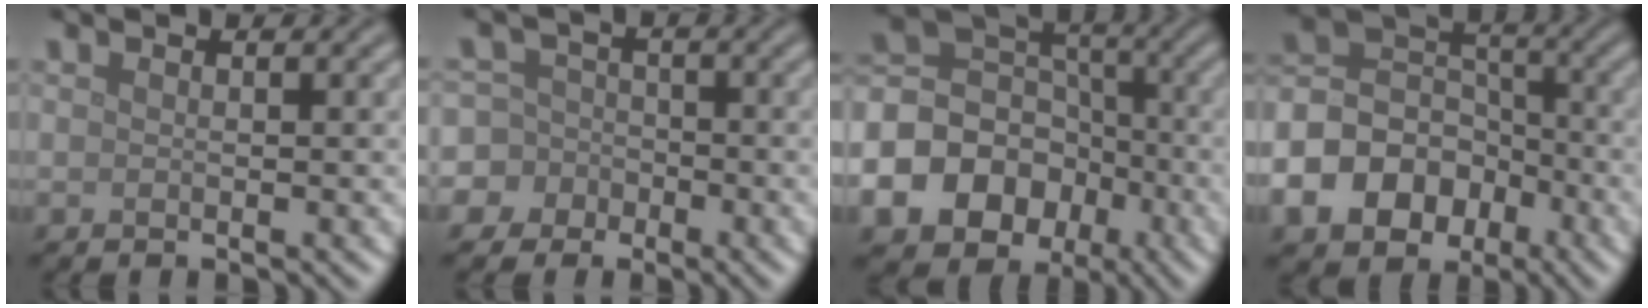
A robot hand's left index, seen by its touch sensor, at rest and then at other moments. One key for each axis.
{"total": 7.9, "fx": -2.7, "fy": 7.3, "fz": 1.0, "tx": -0.026, "ty": 0.006, "tz": -0.092}
{"total": 14.7, "fx": -6.0, "fy": 12.4, "fz": 5.0, "tx": -0.122, "ty": -0.026, "tz": -0.117}
{"total": 9.9, "fx": -4.7, "fy": 7.7, "fz": 4.1, "tx": -0.087, "ty": -0.002, "tz": -0.106}